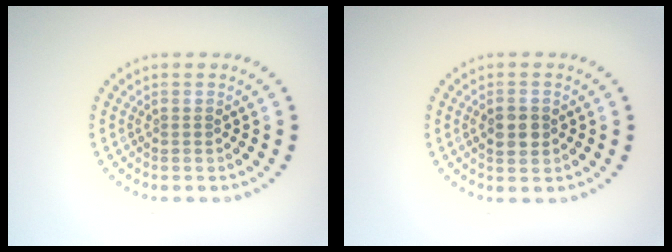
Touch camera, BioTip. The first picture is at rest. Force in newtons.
{"total": 2.7, "press": 2.7, "slide": 0.1}